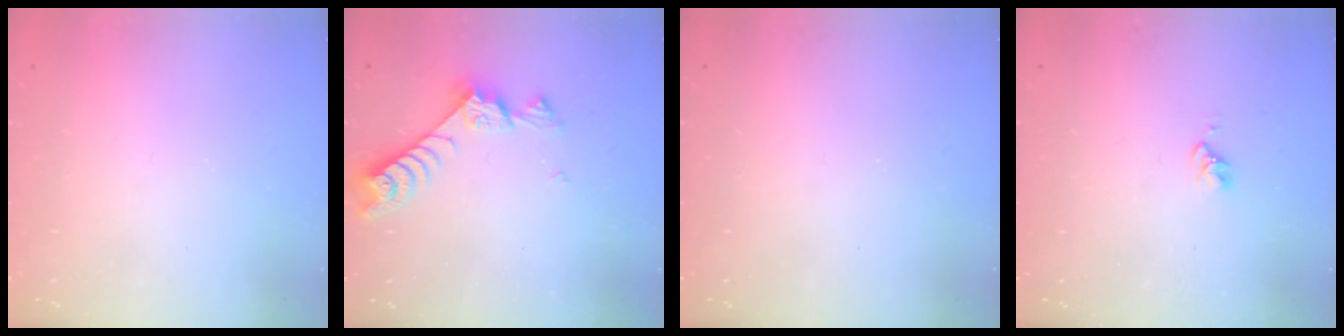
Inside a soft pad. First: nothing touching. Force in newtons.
{"total": 8.5, "press": 8.4, "slide": 1.4}
{"total": 0.0}
{"total": 2.8, "press": 2.8, "slide": 0.3}